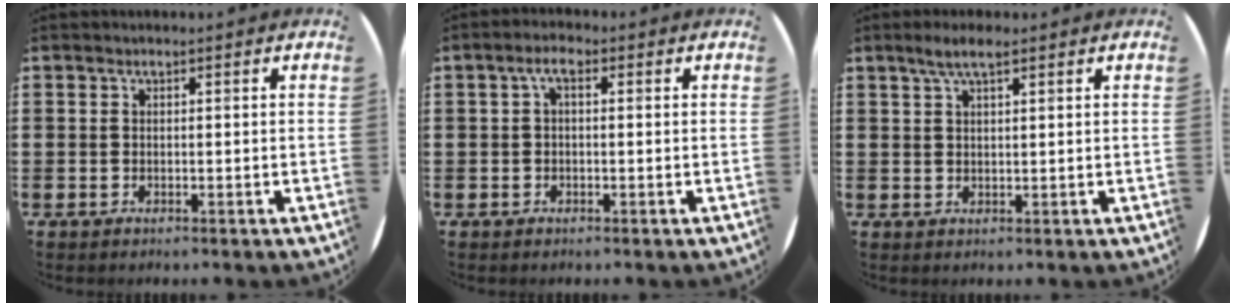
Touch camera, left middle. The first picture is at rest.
{"total": 1.9, "force": [0.2, 0.8, 1.7], "torque": [-0.027, 0.003, -0.001]}
{"total": 3.2, "force": [2.1, 0.7, 2.3], "torque": [-0.047, 0.008, 0.036]}